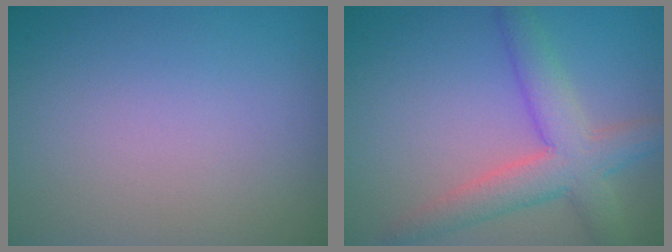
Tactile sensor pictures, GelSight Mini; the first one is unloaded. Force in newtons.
{"total": 5.5, "press": 5.5, "slide": 0.3}